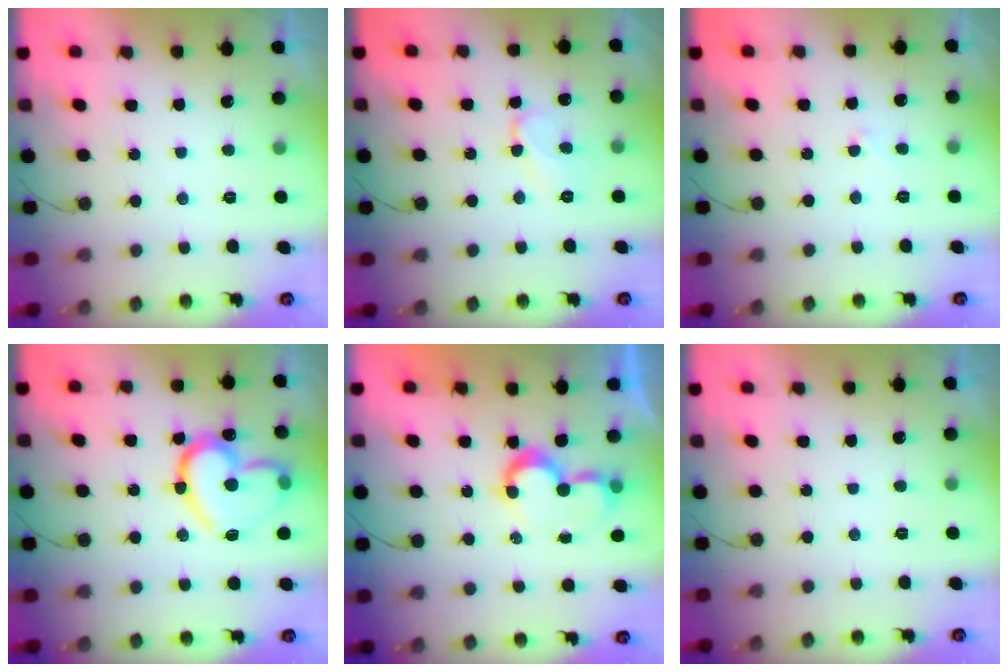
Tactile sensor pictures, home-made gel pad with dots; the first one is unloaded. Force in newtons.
{"total": 6.7, "press": 6.6, "slide": 0.7}
{"total": 3.1, "press": 3.1, "slide": 0.3}
{"total": 18.9, "press": 18.9, "slide": 1.5}
{"total": 8.2, "press": 8.2, "slide": 0.1}
{"total": 0.0}